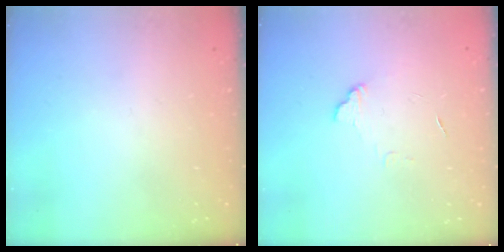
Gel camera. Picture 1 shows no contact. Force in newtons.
{"total": 5.7, "press": 5.7, "slide": 0.5}